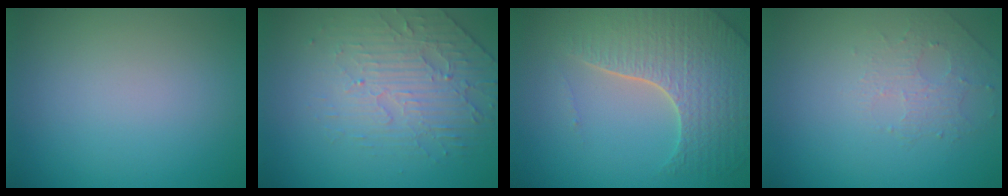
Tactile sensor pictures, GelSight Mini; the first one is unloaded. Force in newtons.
{"total": 4.5, "press": 3.3, "slide": 3.1}
{"total": 6.7, "press": 5.1, "slide": 4.3}
{"total": 1.5, "press": 1.0, "slide": 1.1}